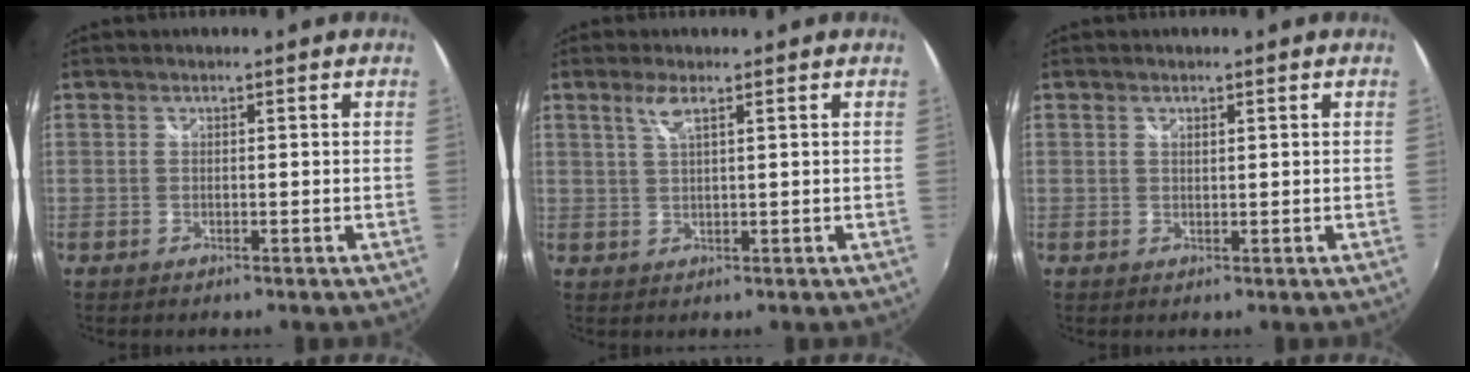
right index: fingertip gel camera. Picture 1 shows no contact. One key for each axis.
{"total": 2.7, "fx": 1.6, "fy": 0.2, "fz": 2.2, "tx": -0.045, "ty": 0.002, "tz": 0.032}
{"total": 0.7, "fx": 0.5, "fy": 0.3, "fz": 0.4, "tx": -0.006, "ty": 0.001, "tz": 0.008}